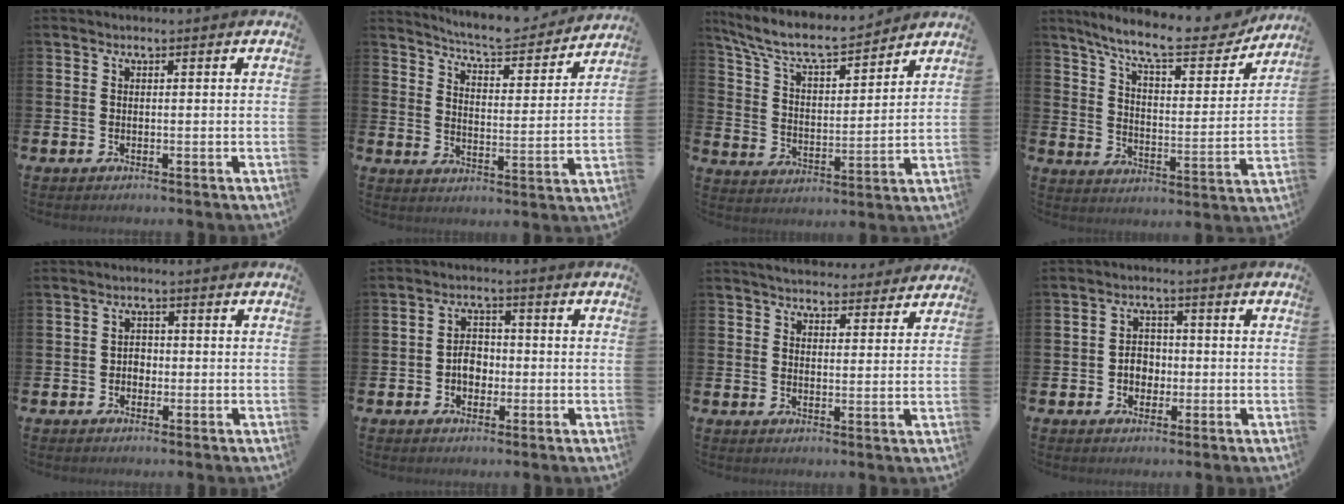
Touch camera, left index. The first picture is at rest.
{"total": 6.6, "force": [6.4, 0.4, 1.5], "torque": [-0.053, -0.046, 0.109]}
{"total": 8.7, "force": [7.9, 2.0, 3.2], "torque": [-0.102, -0.048, 0.139]}
{"total": 10.9, "force": [9.4, 2.1, 5.0], "torque": [-0.122, -0.056, 0.158]}
{"total": 1.8, "force": [-0.5, 1.5, 0.8], "torque": [-0.008, 0.002, -0.015]}
{"total": 3.4, "force": [-1.0, 2.5, 2.2], "torque": [-0.033, 0.004, -0.023]}
{"total": 4.5, "force": [4.4, 0.7, 0.3], "torque": [-0.008, -0.027, 0.078]}
{"total": 3.2, "force": [-0.8, 2.6, 1.8], "torque": [-0.020, 0.001, -0.021]}